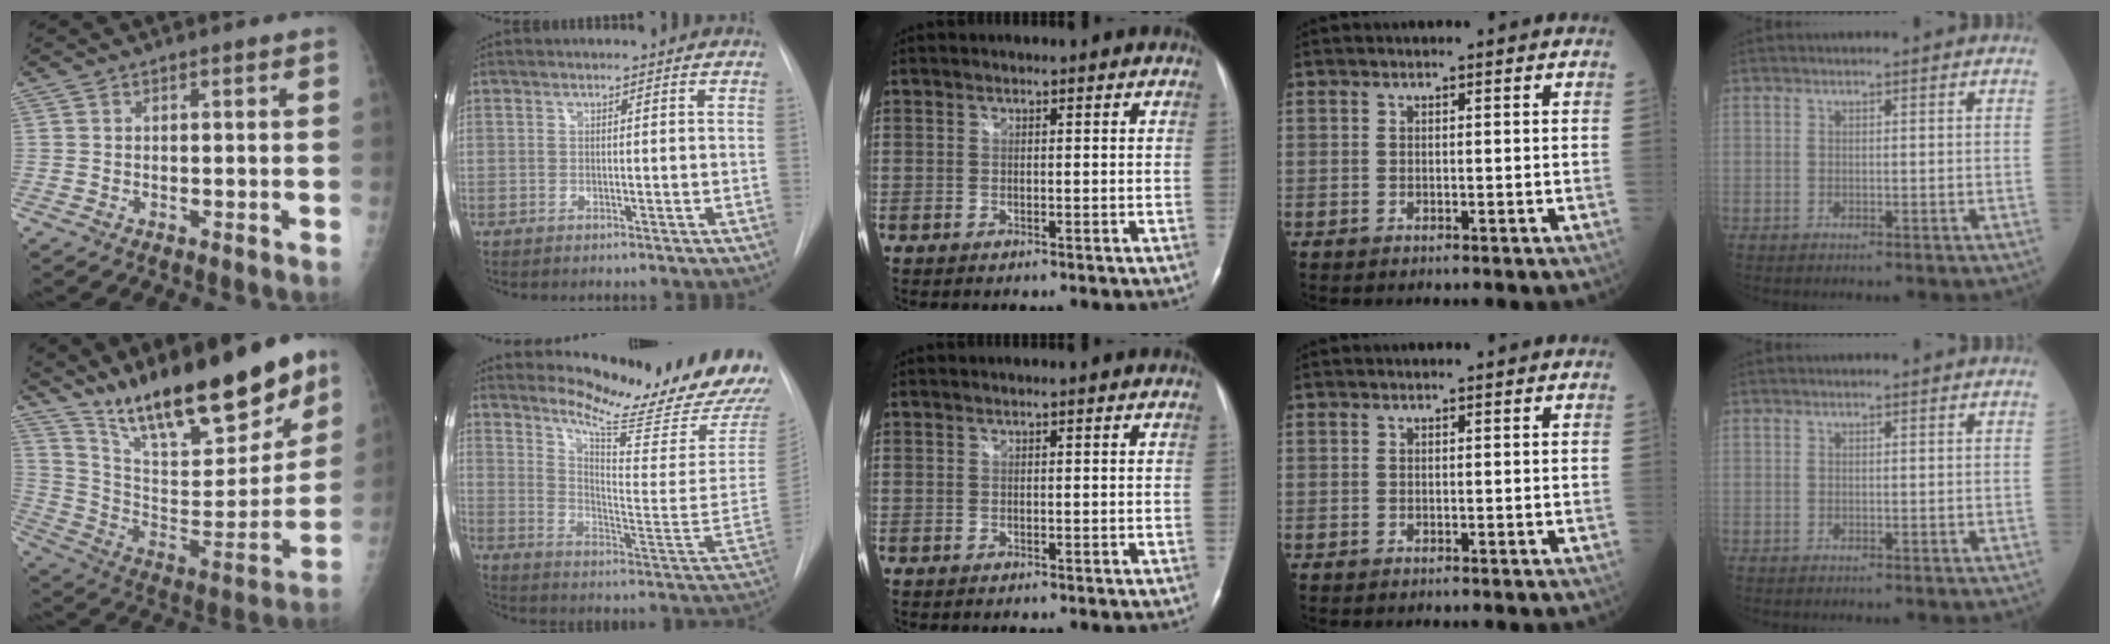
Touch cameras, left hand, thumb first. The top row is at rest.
{"thumb": {"total": 26.5, "force": [19.1, 7.7, 16.6], "torque": [-0.225, -0.082, 0.322]}, "index": {"total": 20.6, "force": [19.1, 1.2, 7.6], "torque": [-0.123, -0.119, 0.249]}}